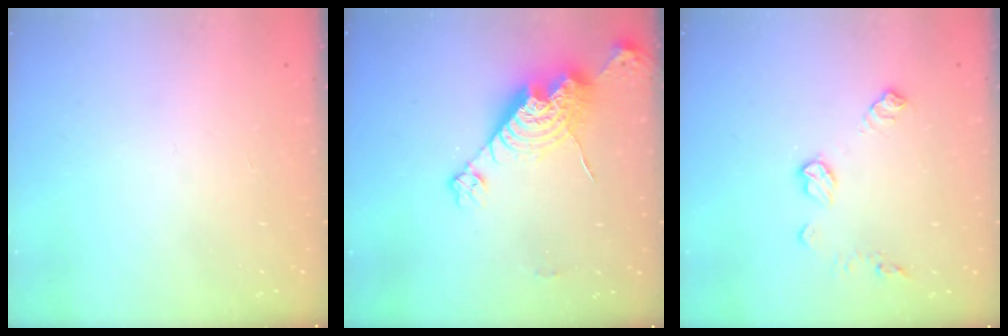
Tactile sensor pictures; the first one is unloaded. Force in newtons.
{"total": 15.3, "press": 15.2, "slide": 1.3}
{"total": 9.0, "press": 9.0, "slide": 0.4}